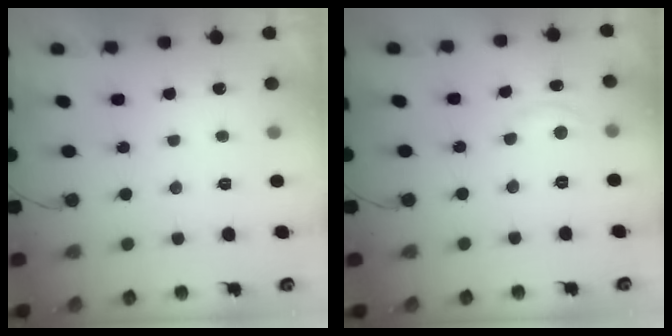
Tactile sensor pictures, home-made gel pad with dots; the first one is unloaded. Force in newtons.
{"total": 2.9, "press": 2.8, "slide": 0.3}